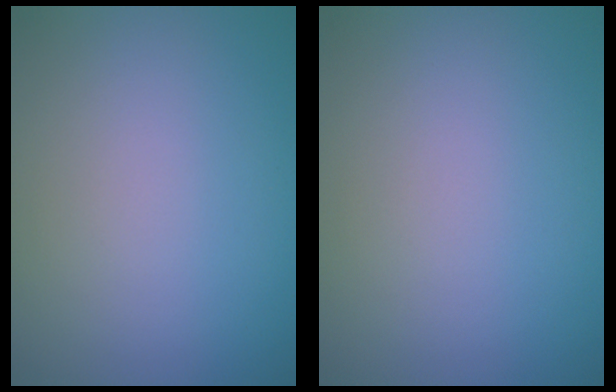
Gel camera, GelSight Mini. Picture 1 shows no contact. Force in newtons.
{"total": 0.0}